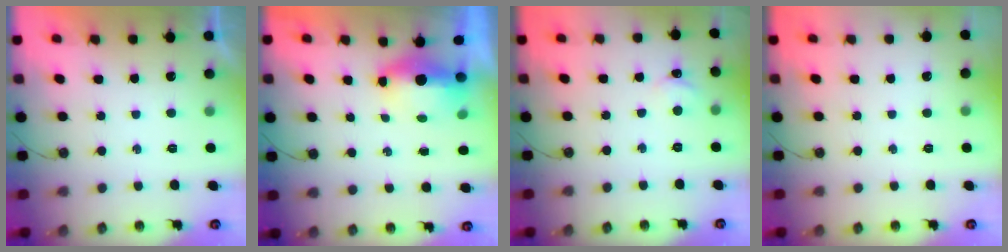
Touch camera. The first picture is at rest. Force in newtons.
{"total": 5.7, "press": 5.5, "slide": 1.5}
{"total": 2.4, "press": 2.4, "slide": 0.3}
{"total": 0.0}